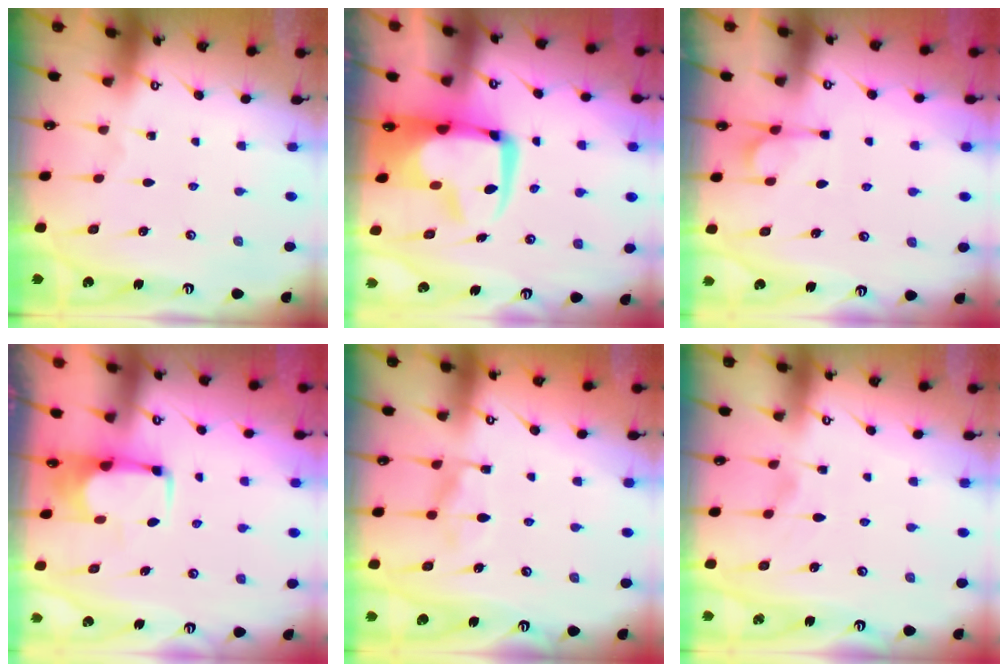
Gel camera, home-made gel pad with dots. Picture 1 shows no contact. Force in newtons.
{"total": 6.0, "press": 5.9, "slide": 1.3}
{"total": 1.6, "press": 0.9, "slide": 1.3}
{"total": 1.9, "press": 1.6, "slide": 1.0}
{"total": 8.5, "press": 8.5, "slide": 0.9}
{"total": 1.1, "press": 0.6, "slide": 1.0}